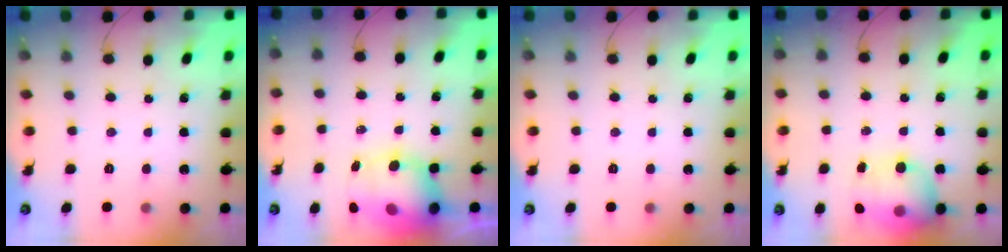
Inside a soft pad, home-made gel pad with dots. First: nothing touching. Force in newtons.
{"total": 10.7, "press": 10.4, "slide": 2.9}
{"total": 0.0}
{"total": 13.7, "press": 13.3, "slide": 3.3}